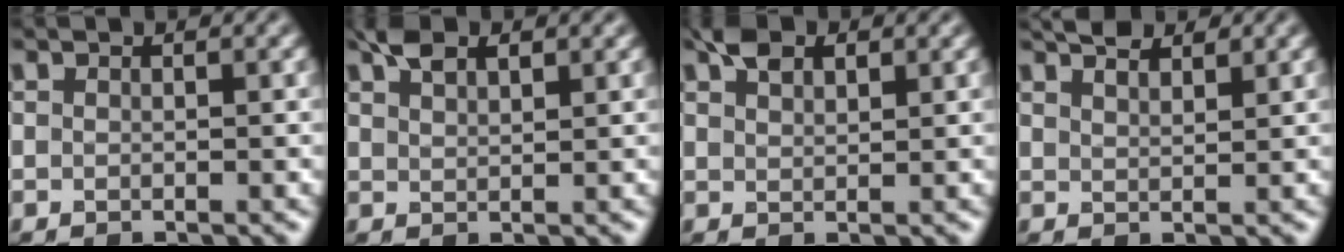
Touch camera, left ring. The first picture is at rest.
{"total": 2.9, "force": [2.0, 1.2, 1.7], "torque": [-0.031, 0.008, 0.038]}
{"total": 2.7, "force": [1.8, 1.4, 1.5], "torque": [-0.028, 0.007, 0.035]}
{"total": 3.2, "force": [2.8, 0.8, 1.4], "torque": [-0.013, 0.004, 0.038]}